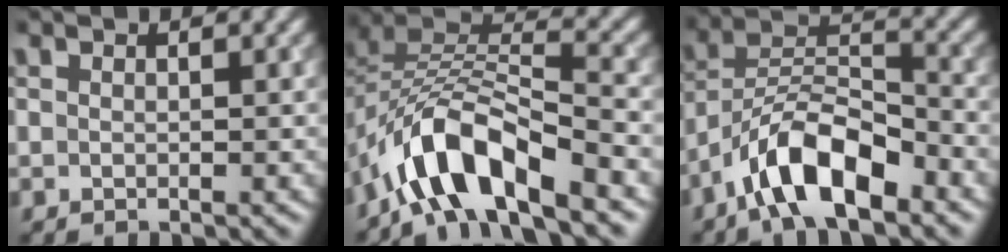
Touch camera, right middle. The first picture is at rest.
{"total": 8.3, "force": [-5.5, 3.1, 5.4], "torque": [-0.089, 0.005, -0.110]}
{"total": 7.8, "force": [-5.1, 2.7, 5.2], "torque": [-0.083, 0.011, -0.098]}